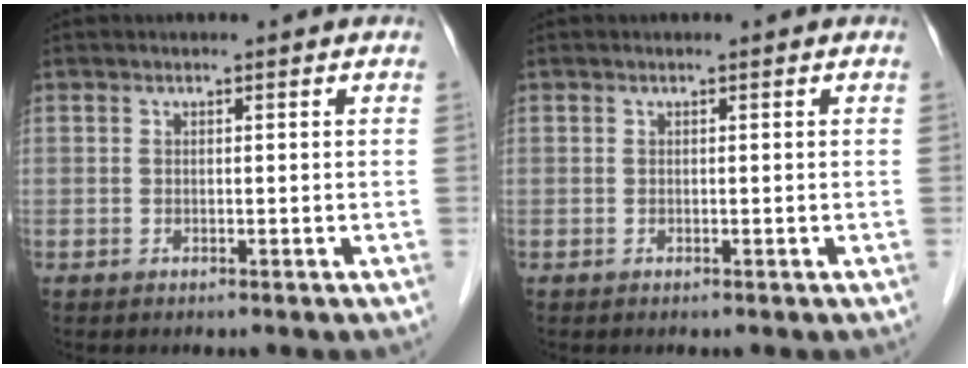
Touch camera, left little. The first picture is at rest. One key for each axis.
{"total": 0.0}